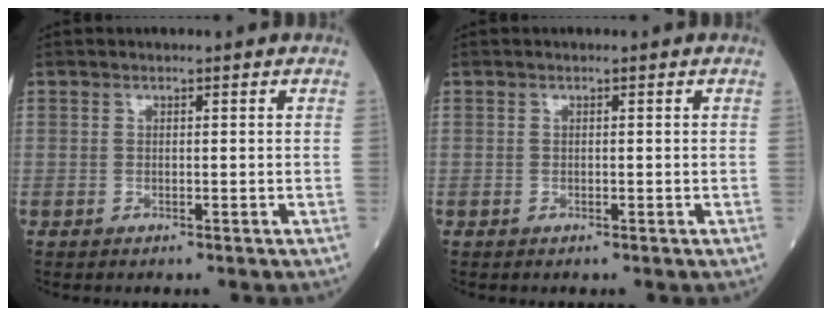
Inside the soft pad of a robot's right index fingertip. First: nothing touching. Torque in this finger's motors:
{"motor_torque": [-0.12, 0.10, -0.08, 0.00]}